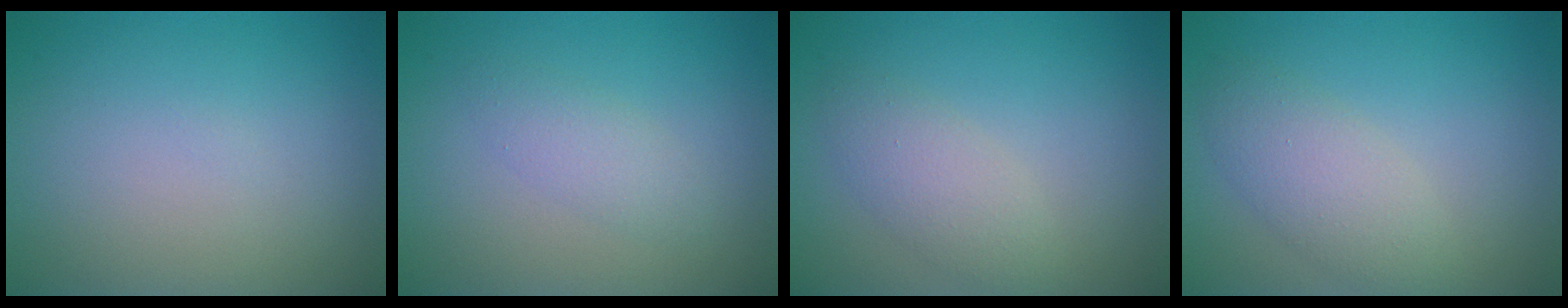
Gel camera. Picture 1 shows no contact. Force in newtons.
{"total": 1.8, "press": 1.8, "slide": 0.1}
{"total": 2.6, "press": 2.6, "slide": 0.2}
{"total": 3.4, "press": 3.4, "slide": 0.2}